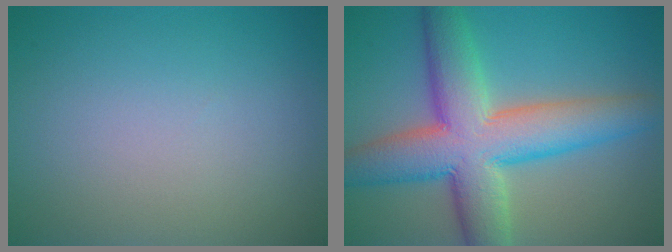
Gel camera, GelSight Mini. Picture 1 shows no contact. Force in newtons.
{"total": 10.2, "press": 10.2, "slide": 0.3}